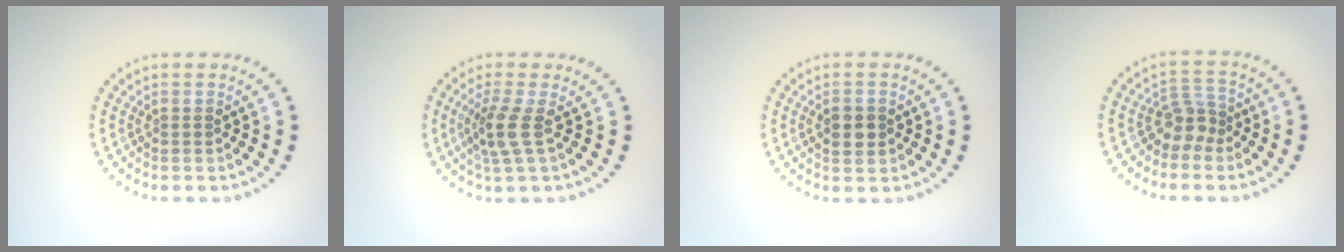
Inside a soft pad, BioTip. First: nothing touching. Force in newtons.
{"total": 2.6, "press": 2.0, "slide": 1.7}
{"total": 2.7, "press": 2.7, "slide": 0.0}
{"total": 2.5, "press": 1.9, "slide": 1.7}